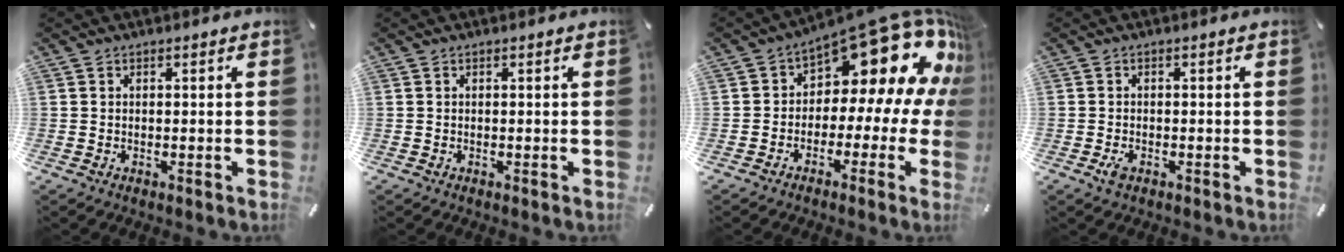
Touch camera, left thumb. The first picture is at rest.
{"total": 0.0}
{"total": 19.6, "force": [10.1, 9.9, 13.5], "torque": [-0.180, -0.086, 0.169]}
{"total": 1.8, "force": [-1.0, 0.9, 1.3], "torque": [-0.030, 0.000, -0.019]}